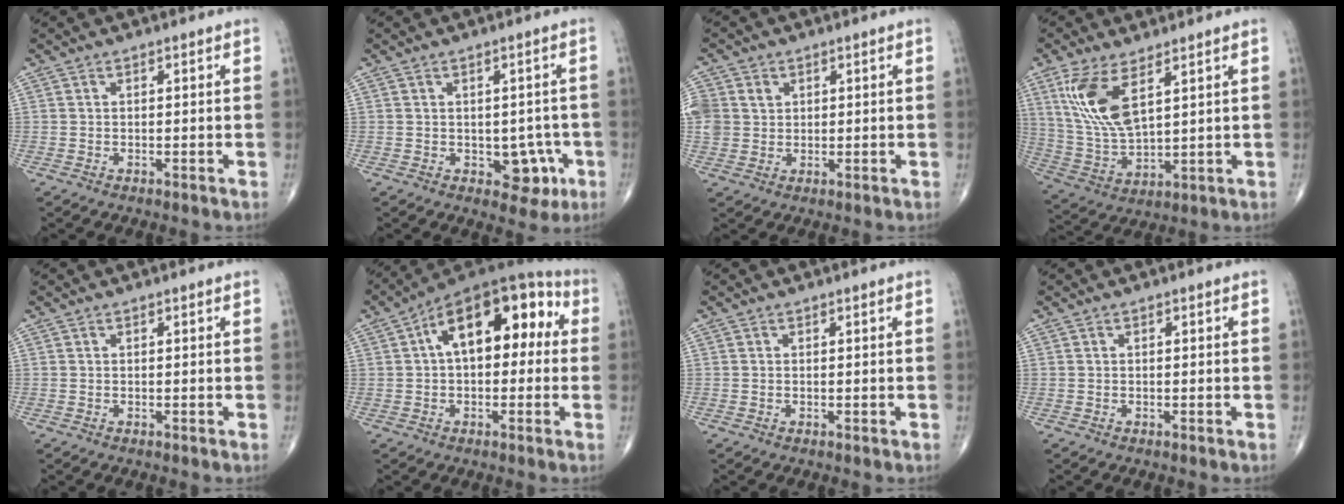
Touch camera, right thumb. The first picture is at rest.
{"total": 5.8, "force": [-1.6, 3.9, 3.9], "torque": [-0.014, 0.006, -0.013]}
{"total": 8.3, "force": [2.1, 7.3, 3.4], "torque": [-0.084, 0.008, 0.044]}
{"total": 12.1, "force": [5.5, 4.8, 9.6], "torque": [-0.200, -0.023, 0.123]}
{"total": 0.0}
{"total": 17.3, "force": [3.5, 9.2, 14.3], "torque": [-0.184, 0.044, 0.040]}
{"total": 0.0}
{"total": 0.0}